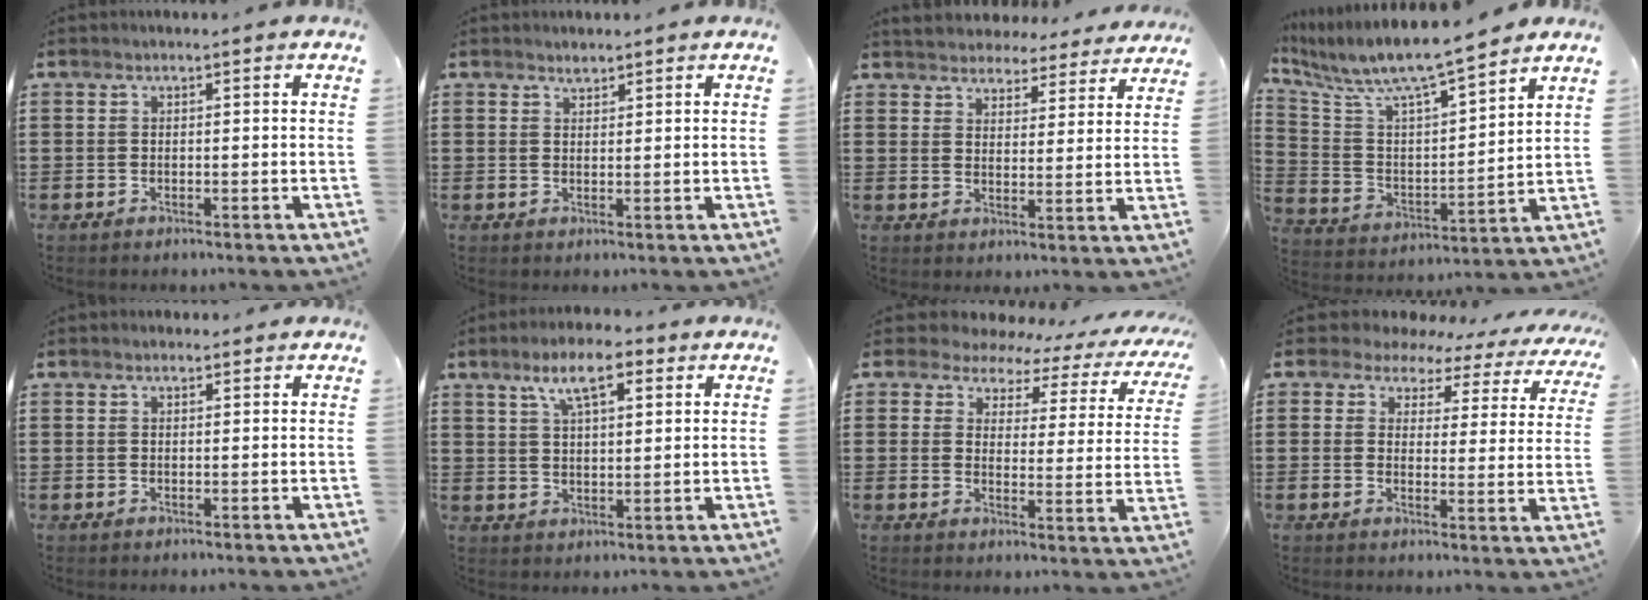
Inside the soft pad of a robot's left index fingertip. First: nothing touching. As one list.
[{"total": 1.3, "force": [1.2, 0.5, 0.2], "torque": [-0.006, 0.001, 0.024]}, {"total": 4.3, "force": [4.3, 0.4, -0.3], "torque": [-0.017, -0.025, 0.075]}, {"total": 7.9, "force": [7.0, 0.7, 3.6], "torque": [-0.104, -0.053, 0.113]}, {"total": 1.2, "force": [1.1, 0.4, 0.3], "torque": [-0.008, 0.002, 0.021]}, {"total": 7.6, "force": [4.7, 2.6, 5.4], "torque": [-0.109, 0.005, 0.081]}, {"total": 4.9, "force": [4.1, 2.4, 1.2], "torque": [-0.044, -0.021, 0.066]}, {"total": 4.6, "force": [3.8, 2.4, 1.1], "torque": [-0.047, -0.016, 0.063]}]